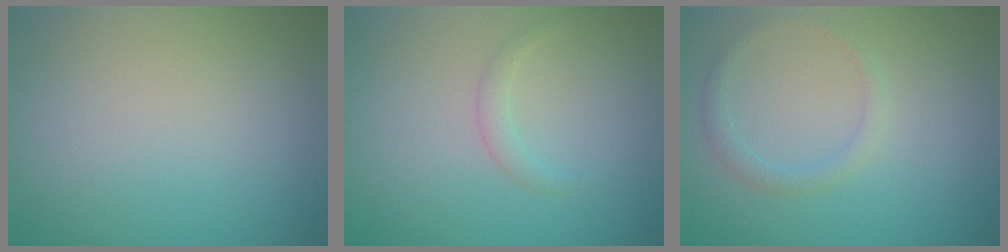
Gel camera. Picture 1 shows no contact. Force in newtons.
{"total": 1.0, "press": 1.0, "slide": 0.1}
{"total": 1.4, "press": 1.4, "slide": 0.0}